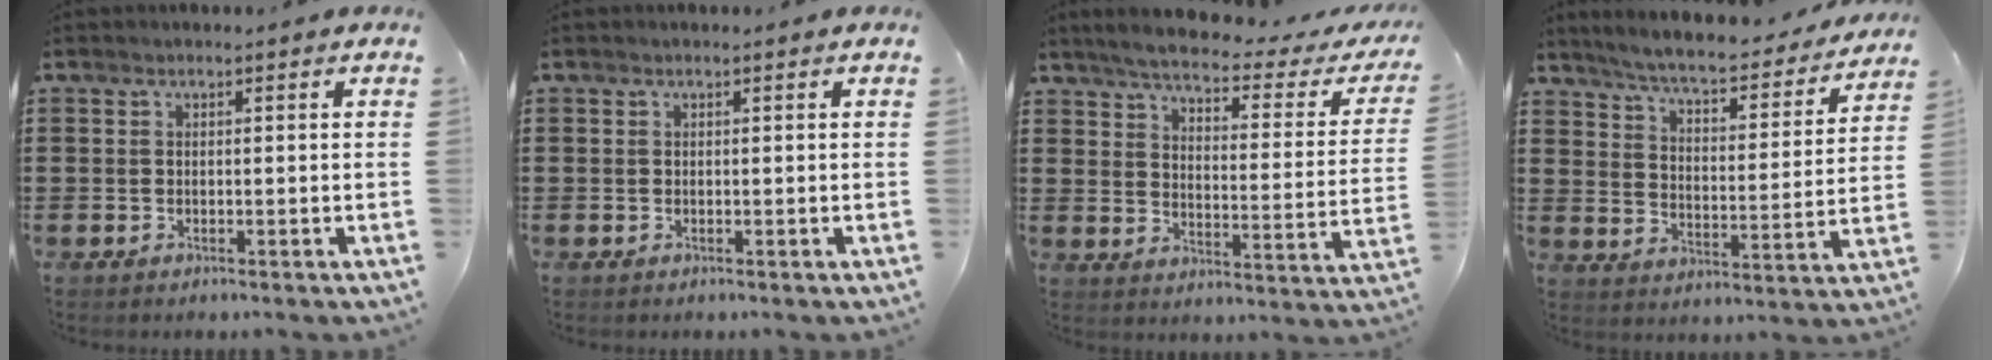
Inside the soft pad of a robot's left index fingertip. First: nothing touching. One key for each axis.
{"total": 0.0}
{"total": 3.9, "fx": 3.3, "fy": -0.1, "fz": 2.0, "tx": -0.061, "ty": -0.025, "tz": 0.047}
{"total": 5.6, "fx": 5.2, "fy": 0.0, "fz": 2.2, "tx": -0.066, "ty": -0.037, "tz": 0.082}